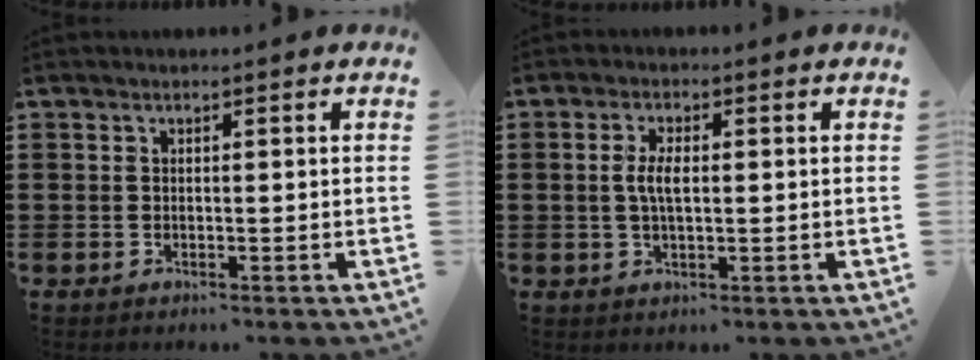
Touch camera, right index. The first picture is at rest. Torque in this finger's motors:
{"motor_torque": [0.69, -0.04, 0.30, 0.12]}